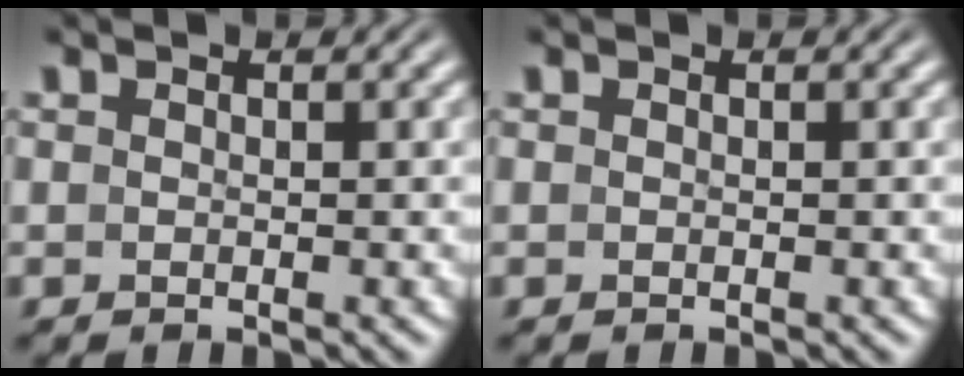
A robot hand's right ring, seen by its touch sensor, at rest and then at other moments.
{"total": 0.0}